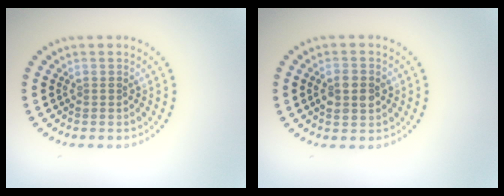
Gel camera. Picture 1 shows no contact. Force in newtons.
{"total": 2.9, "press": 2.9, "slide": 0.1}